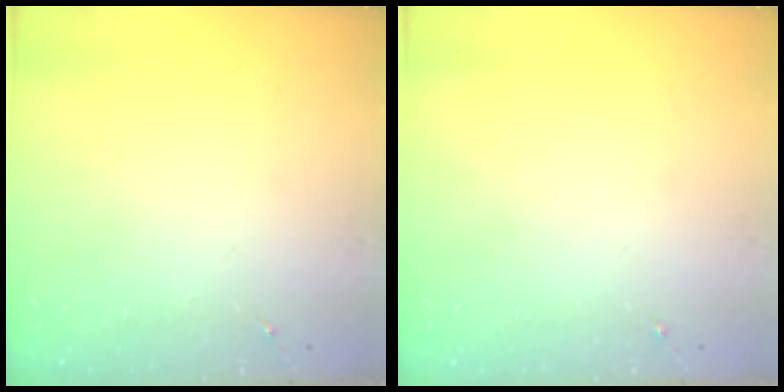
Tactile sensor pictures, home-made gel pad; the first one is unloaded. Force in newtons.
{"total": 0.0}